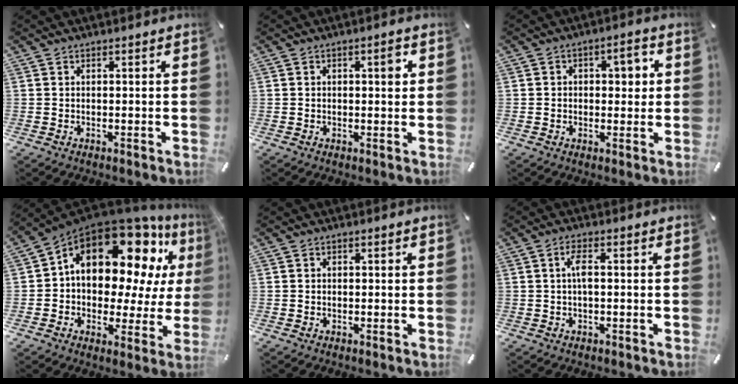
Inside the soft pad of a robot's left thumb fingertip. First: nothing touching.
{"total": 3.0, "force": [0.6, 1.4, 2.6], "torque": [-0.028, 0.000, 0.003]}
{"total": 4.5, "force": [-0.2, 3.2, 3.1], "torque": [-0.040, 0.005, -0.014]}
{"total": 17.9, "force": [9.0, 10.6, 11.3], "torque": [-0.183, -0.071, 0.148]}
{"total": 0.6, "force": [-0.1, 0.6, 0.2], "torque": [-0.002, 0.005, -0.003]}
{"total": 3.1, "force": [0.0, 1.0, 3.0], "torque": [-0.065, 0.003, -0.004]}